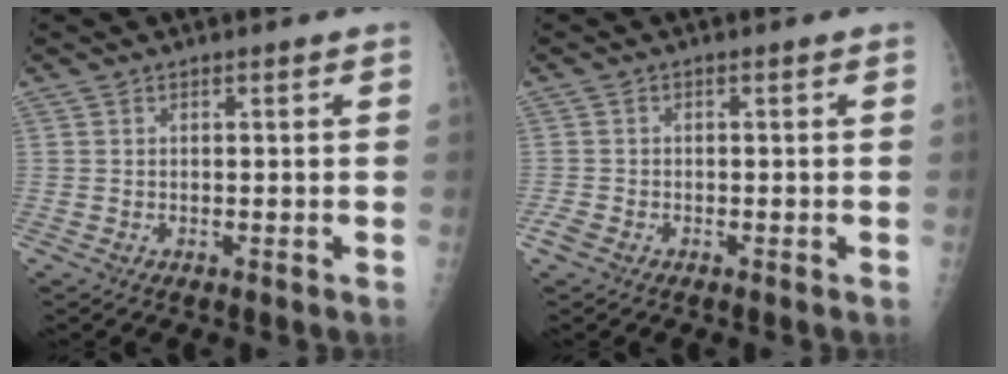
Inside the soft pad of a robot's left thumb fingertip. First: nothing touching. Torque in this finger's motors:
{"motor_torque": [0.01, 0.24, -0.03, 0.00, 0.04]}